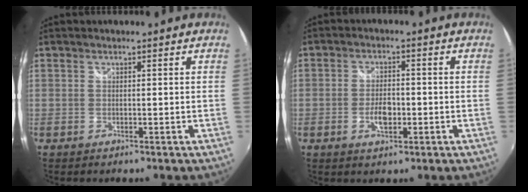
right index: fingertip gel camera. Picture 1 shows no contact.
{"total": 4.8, "force": [-1.4, 2.5, 3.8], "torque": [-0.076, -0.001, -0.024]}